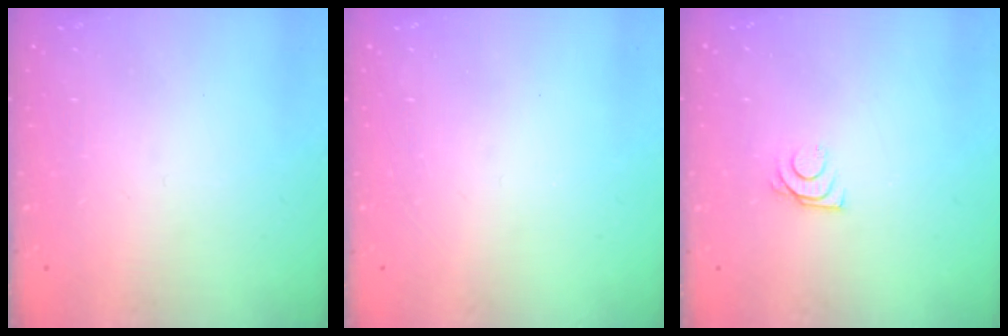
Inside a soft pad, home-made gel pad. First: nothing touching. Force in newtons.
{"total": 2.5, "press": 2.4, "slide": 0.4}
{"total": 5.7, "press": 5.7, "slide": 0.5}